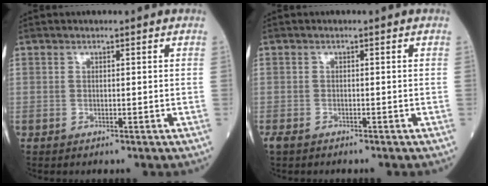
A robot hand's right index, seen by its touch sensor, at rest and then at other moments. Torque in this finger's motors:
{"motor_torque": [-0.05, -0.06, 0.00, 0.03]}